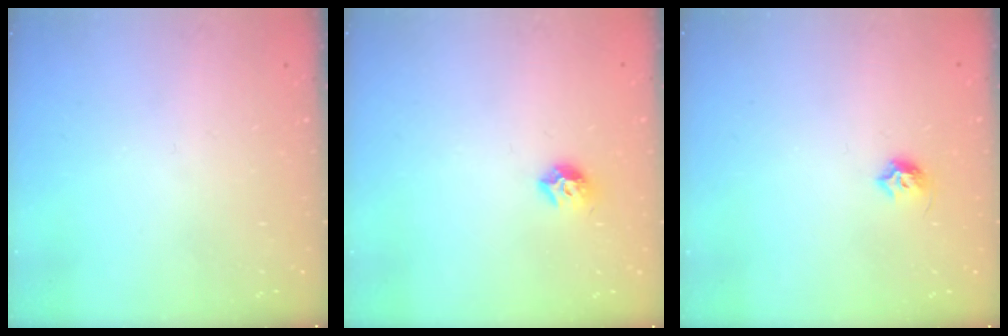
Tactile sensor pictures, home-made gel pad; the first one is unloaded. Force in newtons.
{"total": 7.9, "press": 7.9, "slide": 0.7}
{"total": 5.7, "press": 5.6, "slide": 1.0}